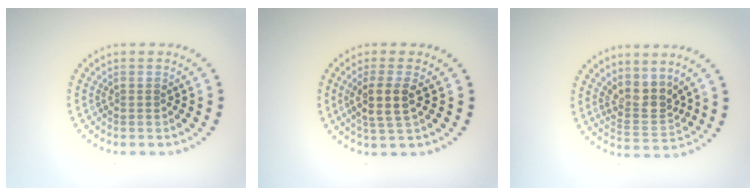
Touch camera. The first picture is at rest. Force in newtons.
{"total": 2.9, "press": 2.5, "slide": 1.5}
{"total": 3.1, "press": 2.4, "slide": 1.9}